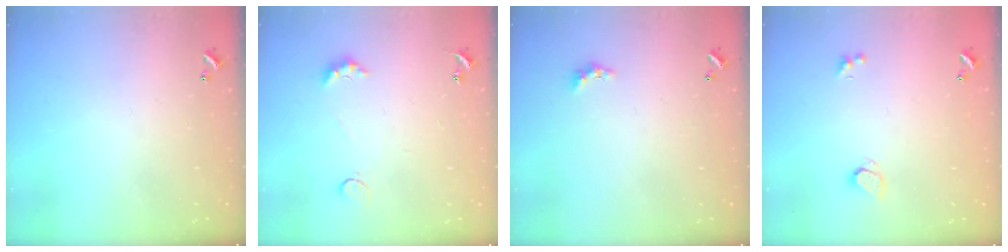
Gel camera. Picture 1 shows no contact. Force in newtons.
{"total": 3.6, "press": 3.6, "slide": 0.6}
{"total": 1.3, "press": 1.2, "slide": 0.5}
{"total": 0.6, "press": 0.5, "slide": 0.4}